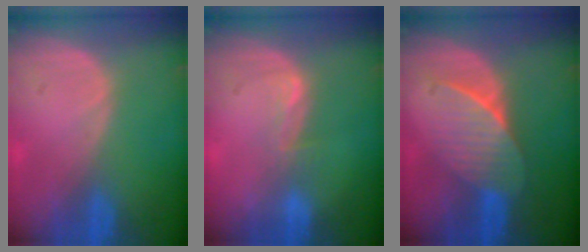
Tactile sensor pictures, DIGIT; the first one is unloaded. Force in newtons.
{"total": 2.0, "press": 2.0, "slide": 0.3}
{"total": 7.4, "press": 6.7, "slide": 3.0}